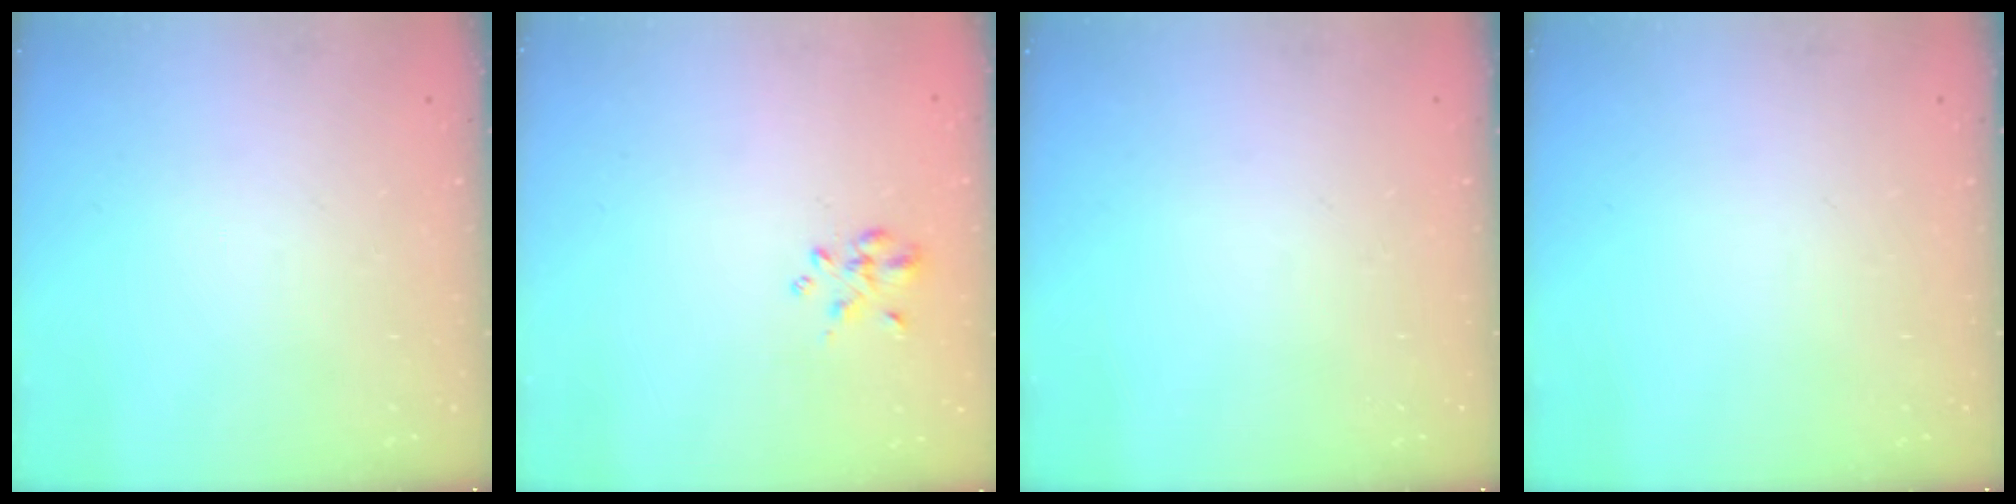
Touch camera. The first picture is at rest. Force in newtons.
{"total": 2.4, "press": 2.3, "slide": 0.9}
{"total": 0.0}
{"total": 0.0}